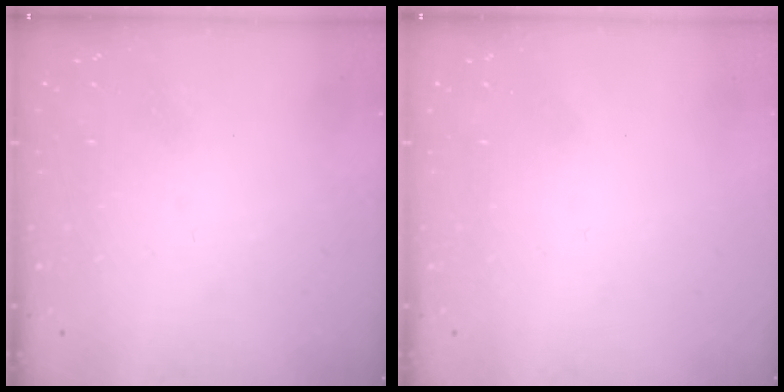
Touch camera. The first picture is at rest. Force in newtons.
{"total": 1.6, "press": 1.6, "slide": 0.1}